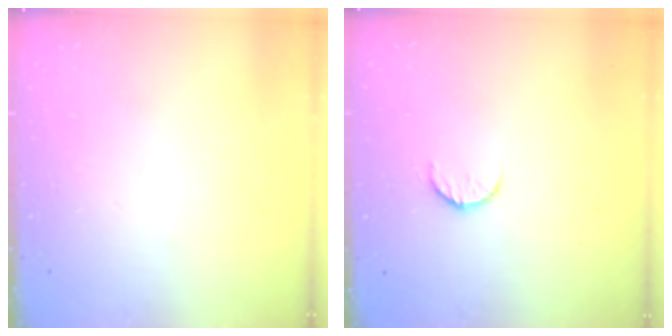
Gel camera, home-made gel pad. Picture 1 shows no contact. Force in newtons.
{"total": 6.7, "press": 6.6, "slide": 0.7}